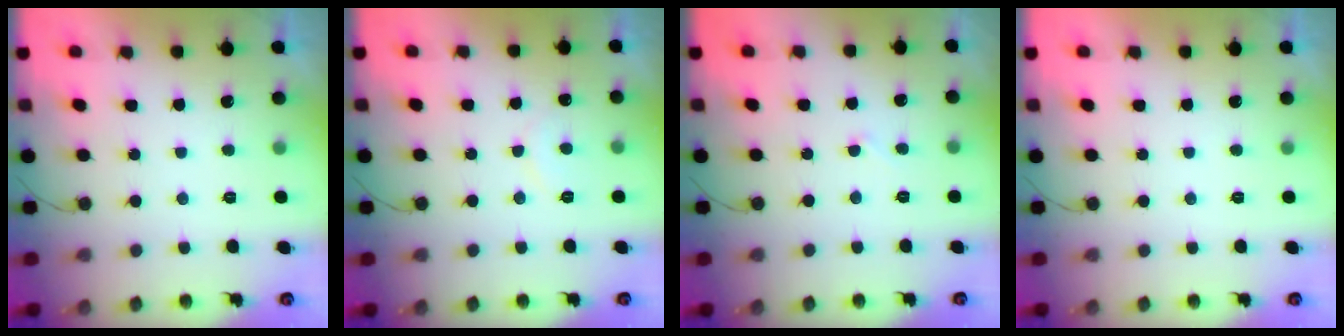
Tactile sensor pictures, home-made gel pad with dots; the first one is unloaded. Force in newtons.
{"total": 6.2, "press": 6.2, "slide": 0.5}
{"total": 2.8, "press": 2.8, "slide": 0.2}
{"total": 0.0}